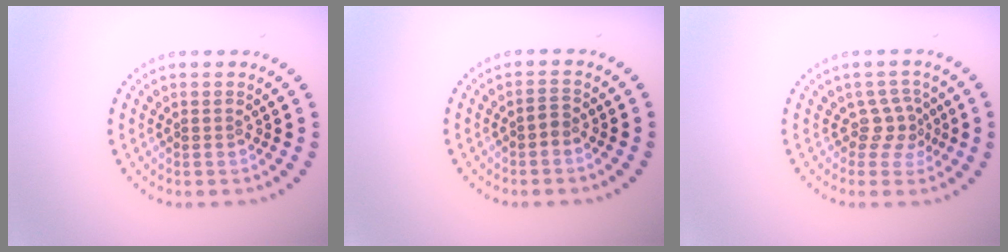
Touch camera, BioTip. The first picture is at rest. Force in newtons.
{"total": 0.9, "press": 0.7, "slide": 0.5}
{"total": 2.2, "press": 1.5, "slide": 1.6}